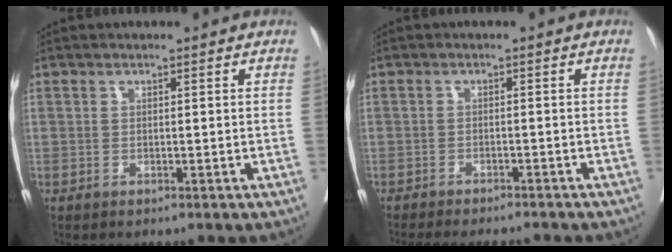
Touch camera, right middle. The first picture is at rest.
{"total": 11.1, "force": [-10.2, 1.6, 4.1], "torque": [-0.056, -0.010, -0.130]}